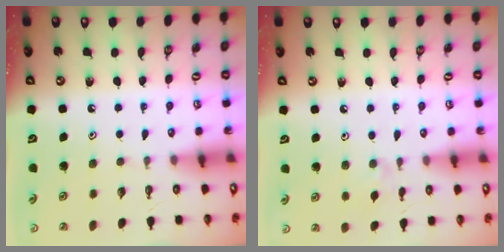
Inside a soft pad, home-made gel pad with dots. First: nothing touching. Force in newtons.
{"total": 2.6, "press": 2.5, "slide": 0.5}